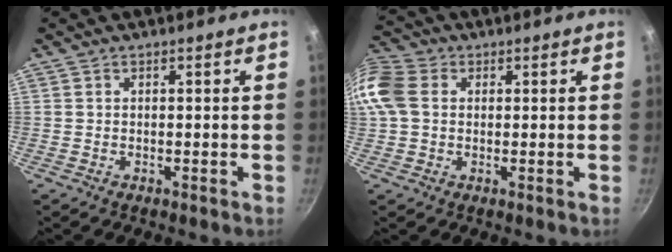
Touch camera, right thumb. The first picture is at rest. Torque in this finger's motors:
{"motor_torque": [0.03, 0.60, 0.21, -0.20, 0.37]}